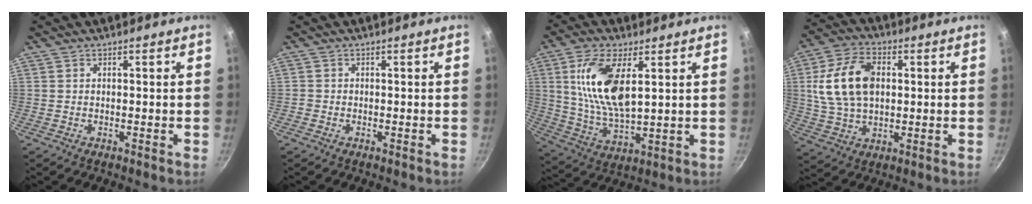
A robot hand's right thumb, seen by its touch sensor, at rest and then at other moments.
{"total": 0.6, "force": [-0.3, 0.5, 0.1], "torque": [-0.001, 0.002, -0.008]}
{"total": 14.5, "force": [4.1, 6.5, 12.3], "torque": [-0.237, -0.018, 0.085]}
{"total": 14.8, "force": [2.4, 9.7, 11.0], "torque": [-0.194, 0.006, 0.045]}